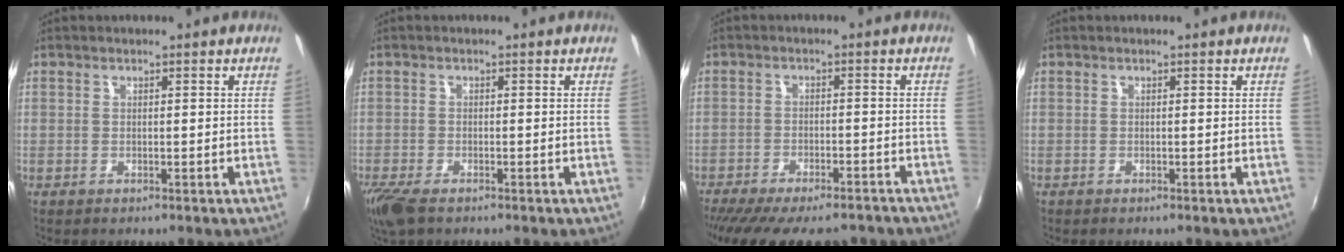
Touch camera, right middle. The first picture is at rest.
{"total": 5.0, "force": [-3.5, 1.7, 3.1], "torque": [-0.078, -0.020, -0.069]}
{"total": 17.4, "force": [-14.4, 5.0, 8.5], "torque": [-0.171, -0.035, -0.201]}
{"total": 0.0}